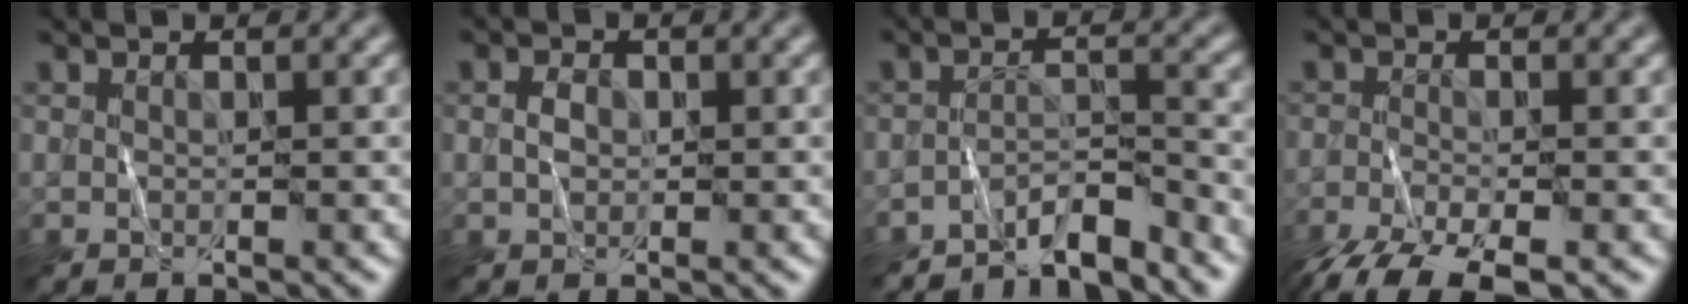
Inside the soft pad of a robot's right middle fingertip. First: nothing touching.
{"total": 1.2, "force": [0.2, 1.0, 0.7], "torque": [-0.013, 0.004, -0.001]}
{"total": 4.7, "force": [-4.3, 0.7, 1.8], "torque": [-0.027, 0.005, -0.075]}
{"total": 6.8, "force": [-4.8, 2.0, 4.3], "torque": [-0.083, -0.025, -0.093]}